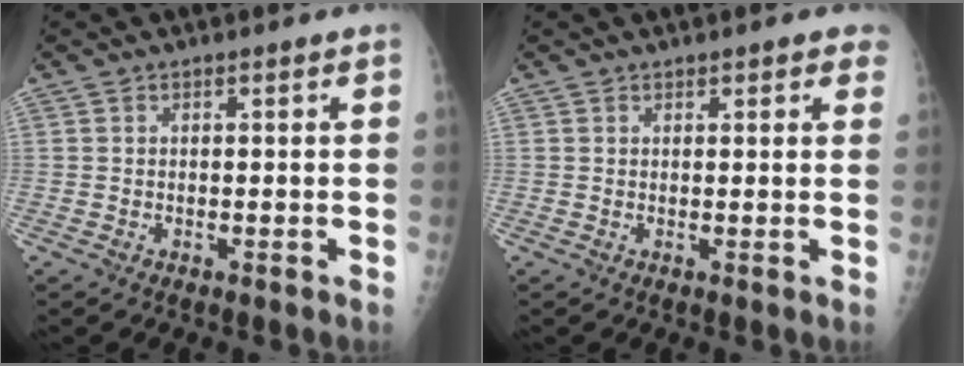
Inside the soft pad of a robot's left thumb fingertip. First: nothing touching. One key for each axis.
{"total": 3.1, "fx": 2.2, "fy": 1.2, "fz": 1.8, "tx": 0.000, "ty": 0.000, "tz": 0.023}